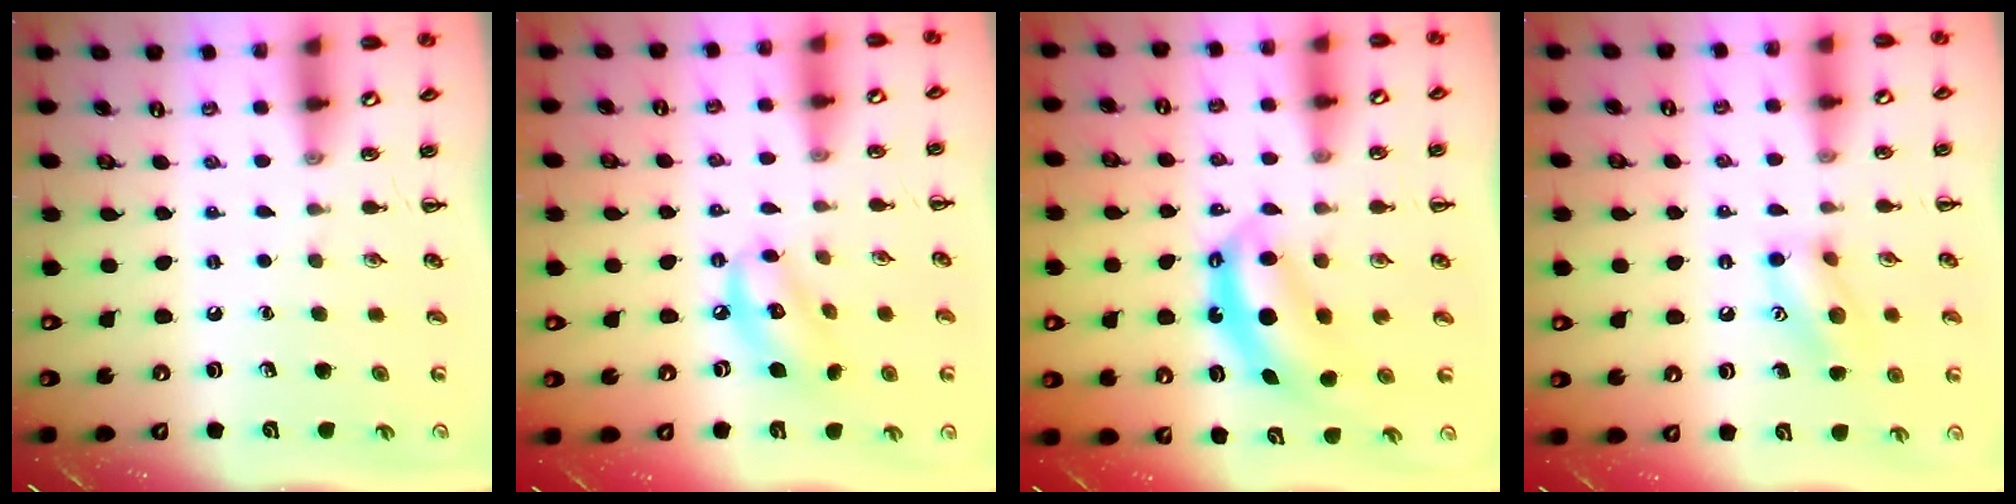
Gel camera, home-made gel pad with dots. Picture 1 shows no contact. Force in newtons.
{"total": 9.2, "press": 9.2, "slide": 0.9}
{"total": 6.2, "press": 6.2, "slide": 0.7}
{"total": 11.1, "press": 11.0, "slide": 1.0}